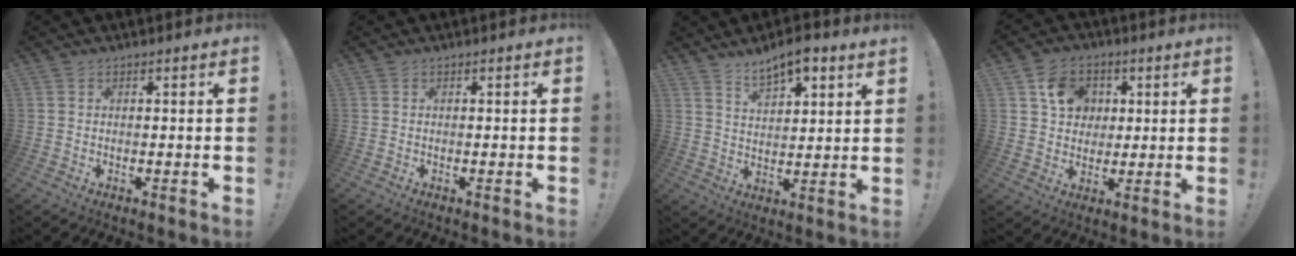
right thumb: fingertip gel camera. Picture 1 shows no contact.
{"total": 0.0}
{"total": 7.6, "force": [5.9, 2.4, 4.1], "torque": [-0.062, -0.034, 0.105]}
{"total": 10.8, "force": [3.6, 9.2, 4.4], "torque": [-0.055, -0.008, 0.074]}